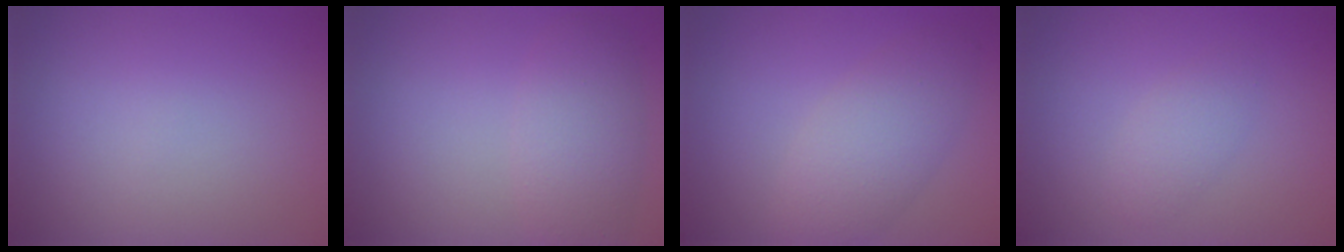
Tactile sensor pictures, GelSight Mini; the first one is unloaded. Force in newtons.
{"total": 3.8, "press": 3.8, "slide": 0.2}
{"total": 4.3, "press": 4.3, "slide": 0.3}
{"total": 1.8, "press": 1.8, "slide": 0.1}